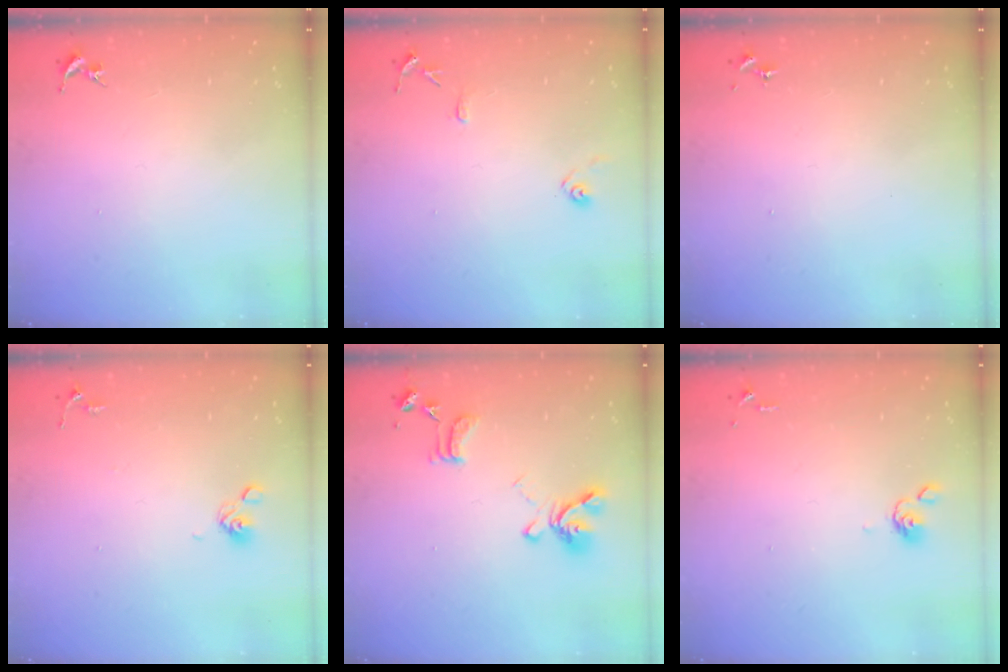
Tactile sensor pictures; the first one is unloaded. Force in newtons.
{"total": 9.0, "press": 8.9, "slide": 0.8}
{"total": 0.0}
{"total": 6.3, "press": 6.0, "slide": 2.1}
{"total": 15.5, "press": 15.4, "slide": 1.6}
{"total": 4.9, "press": 4.8, "slide": 0.9}